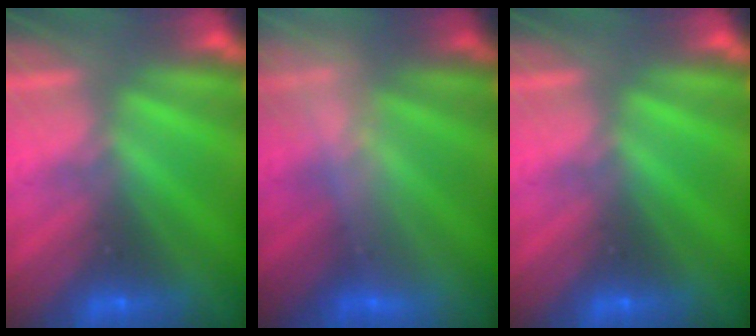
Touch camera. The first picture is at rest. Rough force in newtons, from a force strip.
{"total": 2.5}
{"total": 0.0}